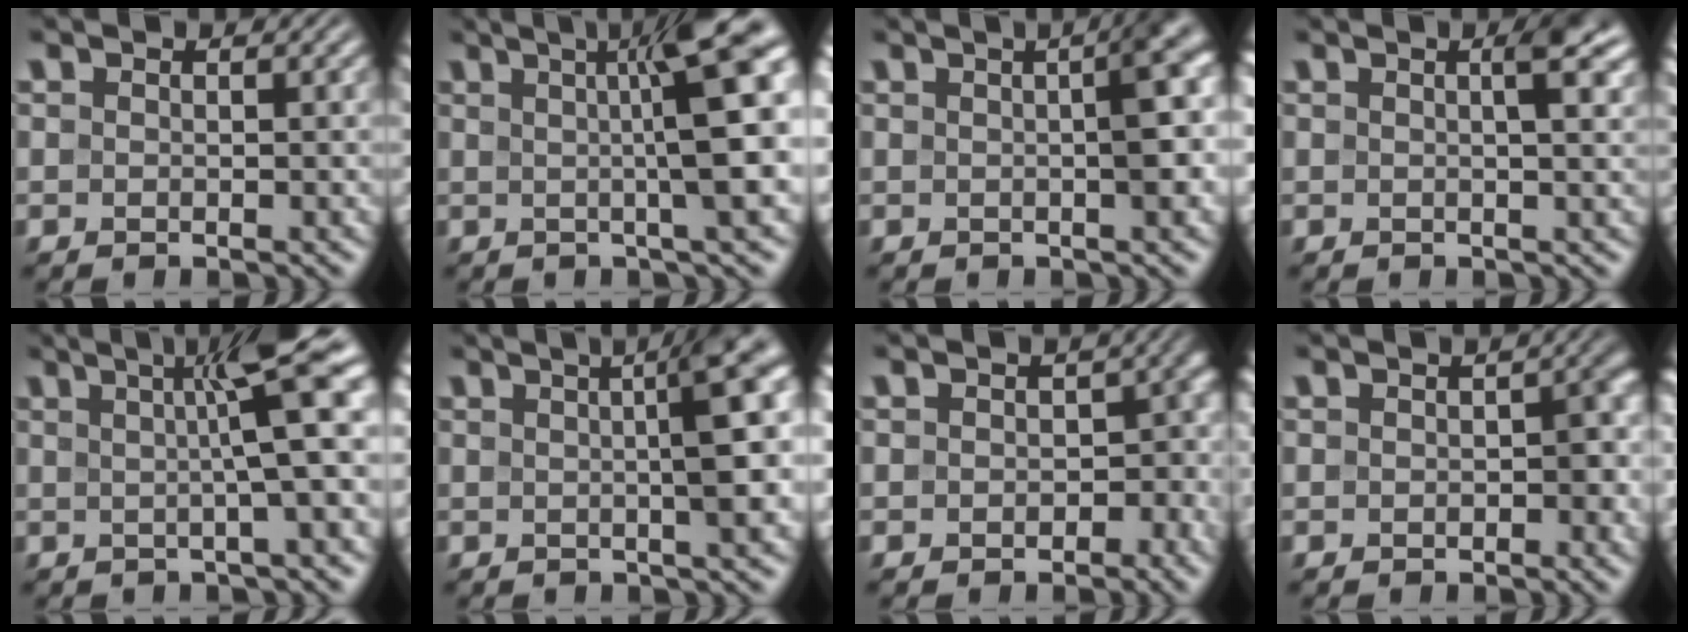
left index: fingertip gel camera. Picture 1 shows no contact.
{"total": 9.9, "force": [1.8, 1.7, 9.6], "torque": [-0.108, 0.022, 0.021]}
{"total": 4.8, "force": [0.7, 1.0, 4.7], "torque": [-0.051, 0.018, 0.008]}
{"total": 3.3, "force": [1.3, 0.8, 2.9], "torque": [-0.029, 0.011, 0.011]}
{"total": 7.8, "force": [1.7, 1.1, 7.5], "torque": [-0.094, 0.017, 0.022]}
{"total": 6.9, "force": [1.2, 1.3, 6.7], "torque": [-0.070, 0.018, 0.016]}
{"total": 3.9, "force": [-0.6, 3.0, 2.5], "torque": [-0.004, -0.004, -0.007]}
{"total": 2.4, "force": [-0.3, 1.5, 1.9], "torque": [-0.021, -0.001, -0.006]}